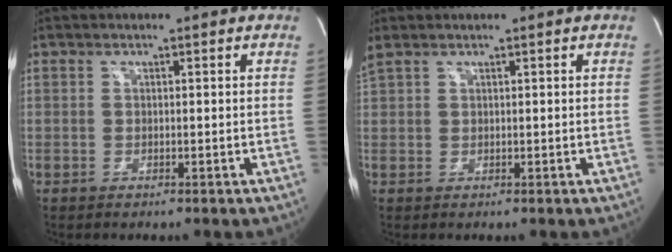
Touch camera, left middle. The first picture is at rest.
{"total": 1.8, "force": [1.5, 0.4, 0.9], "torque": [-0.039, 0.027, 0.043]}